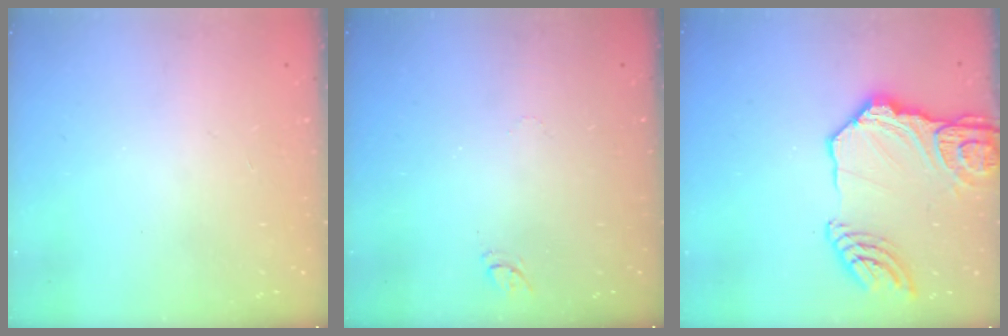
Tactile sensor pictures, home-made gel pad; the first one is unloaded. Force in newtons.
{"total": 4.4, "press": 4.3, "slide": 0.5}
{"total": 19.1, "press": 19.0, "slide": 1.3}